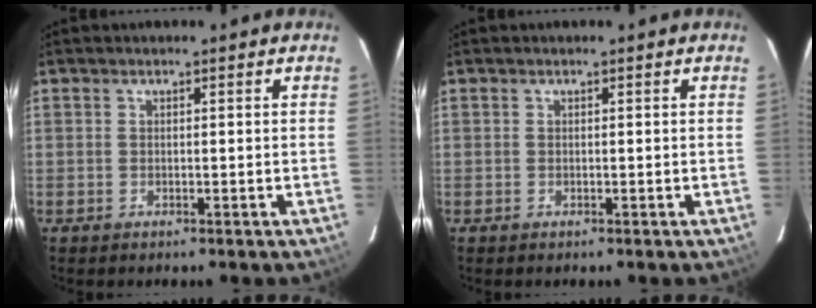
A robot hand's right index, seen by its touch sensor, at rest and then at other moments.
{"total": 0.0}